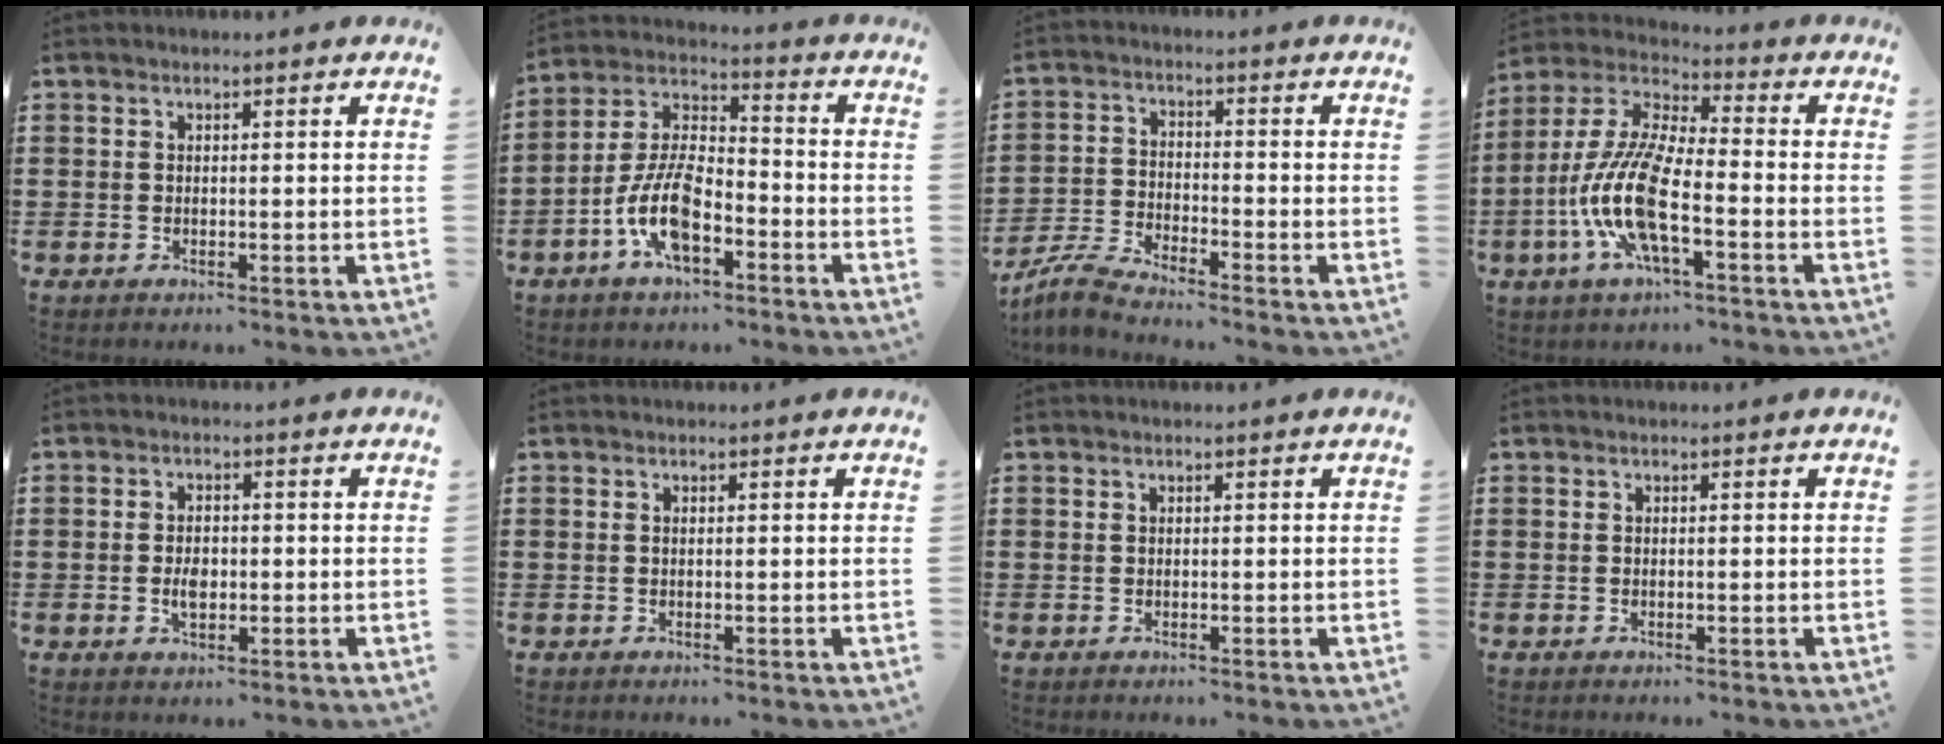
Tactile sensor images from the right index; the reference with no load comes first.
{"total": 9.9, "force": [-4.6, 4.5, 7.5], "torque": [-0.178, 0.000, -0.090]}
{"total": 4.7, "force": [-4.5, -0.3, 1.0], "torque": [-0.039, -0.009, -0.097]}
{"total": 12.4, "force": [-4.7, 3.7, 10.9], "torque": [-0.265, -0.016, -0.098]}
{"total": 2.9, "force": [-0.4, 1.8, 2.3], "torque": [-0.037, 0.000, -0.008]}
{"total": 0.0}
{"total": 0.0}
{"total": 0.0}